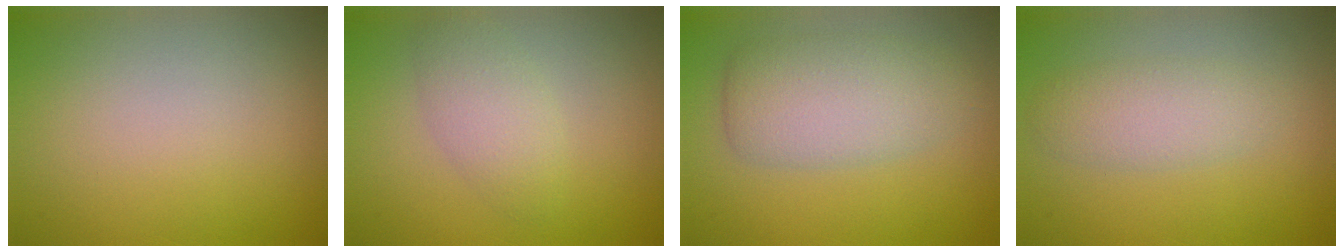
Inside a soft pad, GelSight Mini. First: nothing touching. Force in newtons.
{"total": 2.7, "press": 2.7, "slide": 0.1}
{"total": 5.1, "press": 5.0, "slide": 0.5}
{"total": 2.9, "press": 2.9, "slide": 0.2}